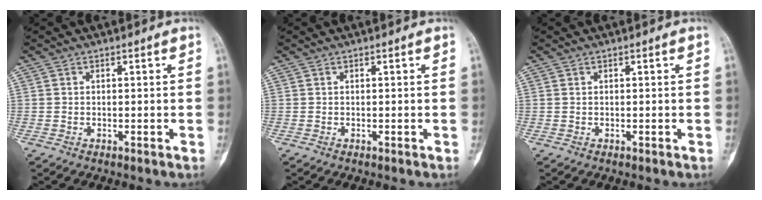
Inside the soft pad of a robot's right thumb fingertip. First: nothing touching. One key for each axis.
{"total": 0.0}
{"total": 0.0}